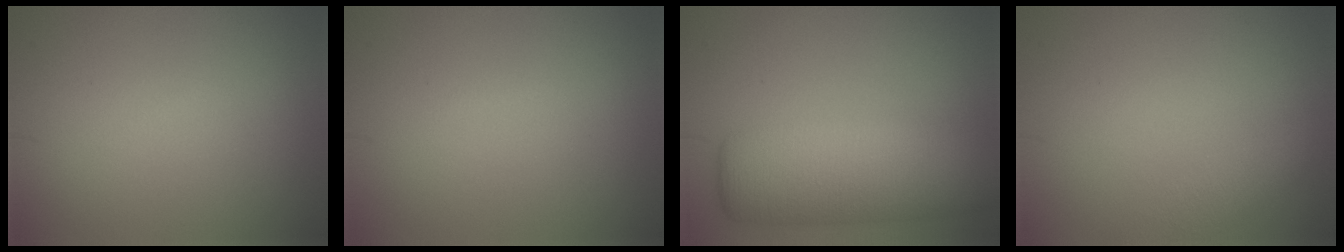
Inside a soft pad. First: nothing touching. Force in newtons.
{"total": 0.0}
{"total": 9.4, "press": 9.3, "slide": 0.5}
{"total": 2.6, "press": 2.6, "slide": 0.1}